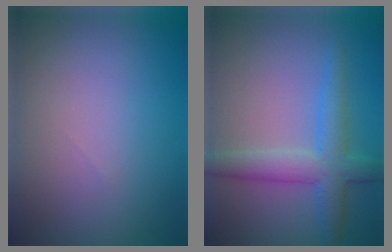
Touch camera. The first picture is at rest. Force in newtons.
{"total": 3.5, "press": 3.5, "slide": 0.2}